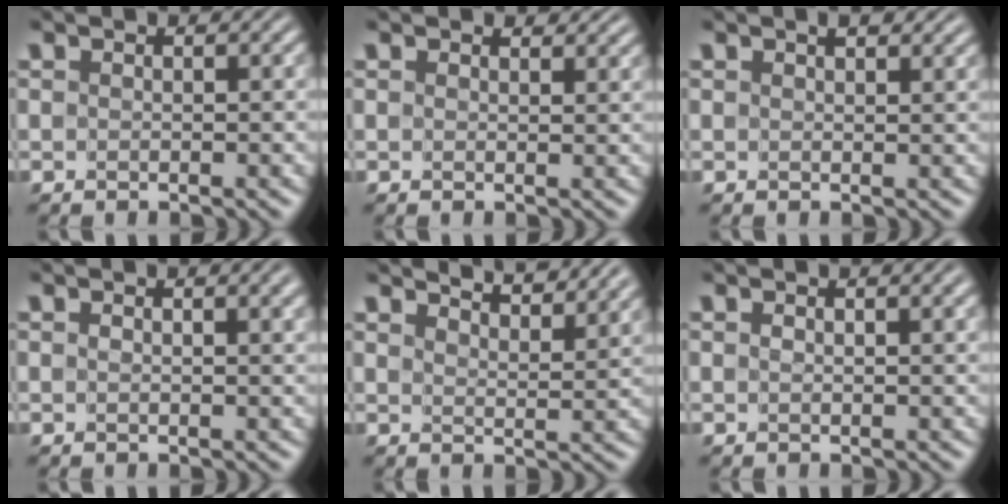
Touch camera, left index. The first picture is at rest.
{"total": 2.3, "force": [1.9, 0.9, 1.0], "torque": [-0.013, 0.003, 0.021]}
{"total": 1.6, "force": [1.0, 0.6, 1.1], "torque": [-0.010, 0.003, 0.016]}
{"total": 1.7, "force": [0.9, 0.4, 1.3], "torque": [-0.007, 0.001, 0.014]}
{"total": 6.4, "force": [5.7, 1.2, 2.6], "torque": [-0.015, 0.011, 0.053]}
{"total": 1.2, "force": [0.8, 0.1, 0.9], "torque": [-0.002, 0.002, 0.010]}